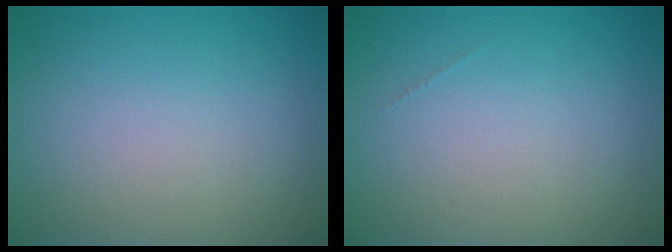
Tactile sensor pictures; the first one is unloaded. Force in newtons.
{"total": 0.0}